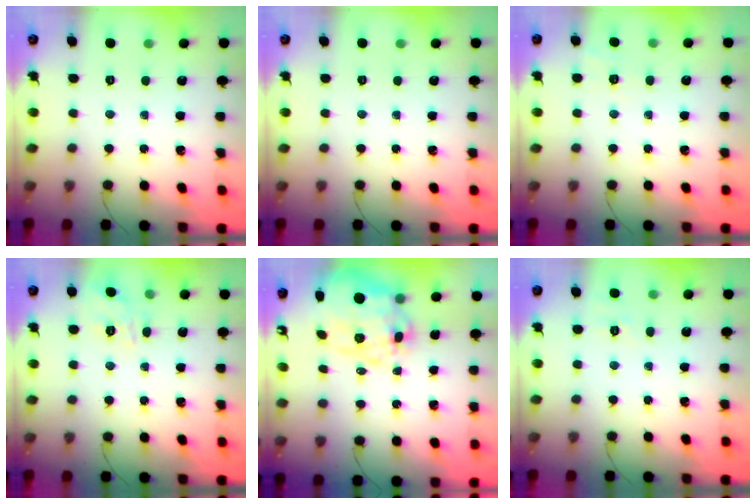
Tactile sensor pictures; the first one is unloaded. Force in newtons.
{"total": 0.0}
{"total": 2.0, "press": 1.5, "slide": 1.4}
{"total": 11.6, "press": 11.6, "slide": 1.0}
{"total": 17.6, "press": 17.2, "slide": 3.4}
{"total": 1.7, "press": 0.2, "slide": 1.7}